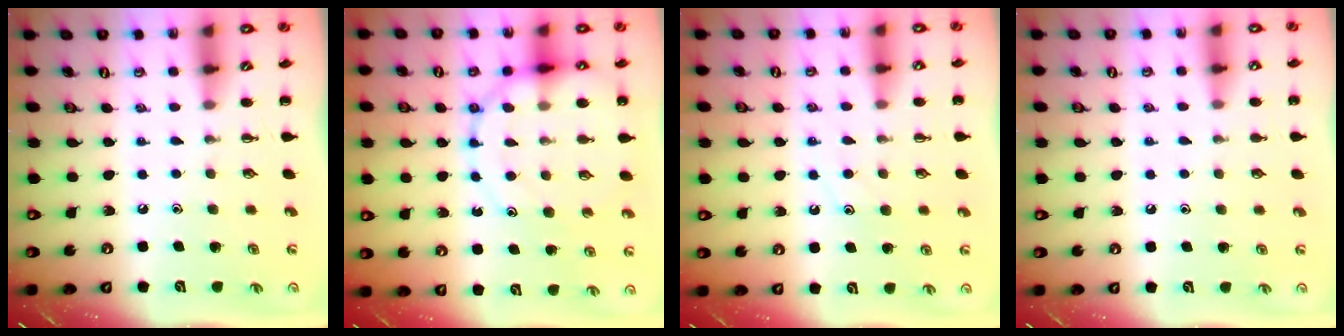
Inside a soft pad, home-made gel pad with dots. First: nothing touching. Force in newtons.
{"total": 14.1, "press": 13.8, "slide": 2.9}
{"total": 8.4, "press": 8.4, "slide": 1.0}
{"total": 4.3, "press": 4.0, "slide": 1.6}